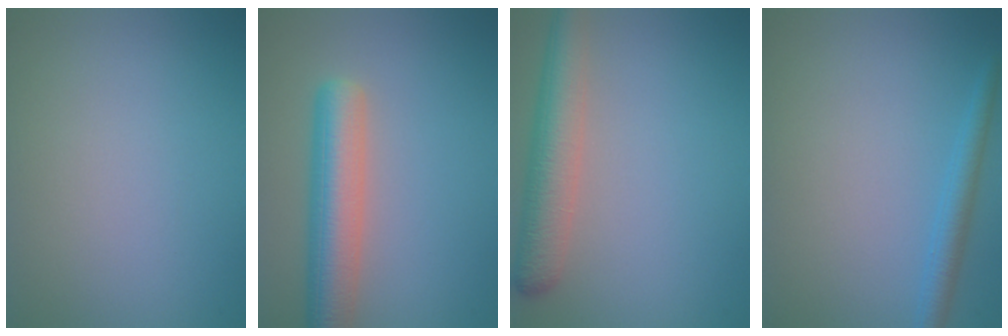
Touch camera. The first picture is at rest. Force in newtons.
{"total": 6.0, "press": 6.0, "slide": 0.5}
{"total": 5.1, "press": 5.1, "slide": 0.3}
{"total": 2.2, "press": 2.2, "slide": 0.1}